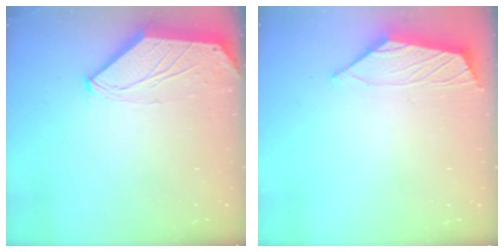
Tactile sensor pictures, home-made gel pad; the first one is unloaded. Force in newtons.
{"total": 2.3, "press": 2.3, "slide": 0.5}